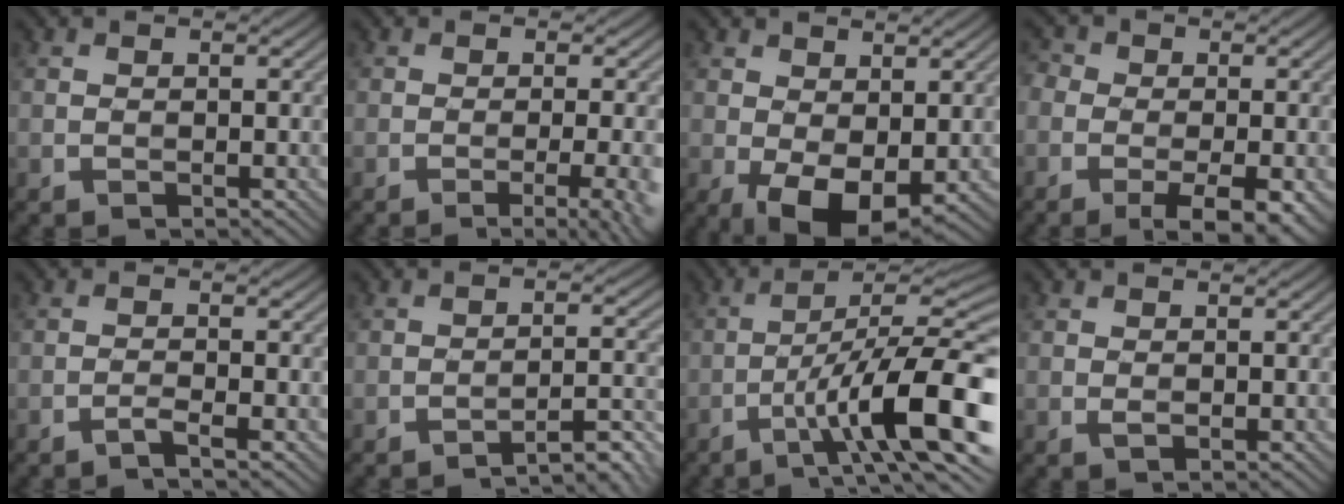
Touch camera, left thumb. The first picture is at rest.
{"total": 6.1, "force": [-2.1, 1.6, 5.5], "torque": [-0.064, 0.003, -0.024]}
{"total": 6.9, "force": [-0.9, 3.9, 5.6], "torque": [-0.116, -0.013, -0.011]}
{"total": 8.5, "force": [-3.4, 4.9, 6.2], "torque": [-0.103, -0.003, -0.055]}
{"total": 1.4, "force": [-1.0, -0.1, 1.0], "torque": [-0.018, 0.007, -0.026]}
{"total": 4.6, "force": [-3.8, 0.5, 2.6], "torque": [-0.034, 0.020, -0.057]}
{"total": 14.2, "force": [-4.9, 3.3, 13.0], "torque": [-0.211, 0.006, -0.082]}
{"total": 0.8, "force": [0.1, 0.4, 0.7], "torque": [-0.015, 0.000, 0.002]}